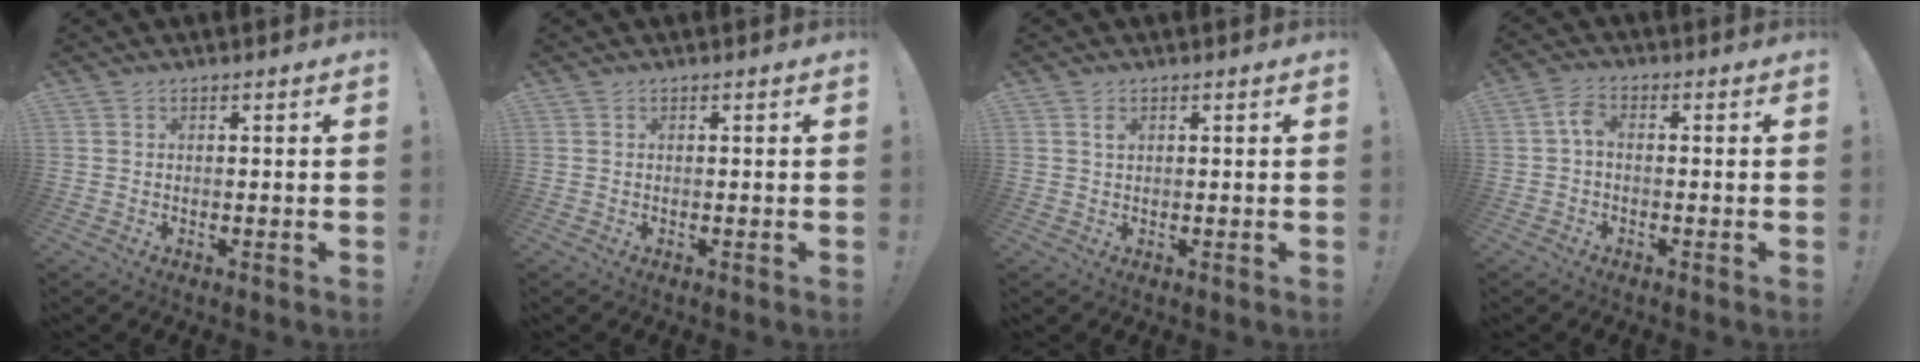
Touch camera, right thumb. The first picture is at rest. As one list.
[{"total": 0.0}, {"total": 1.3, "force": [0.7, 0.8, 0.8], "torque": [-0.010, -0.001, 0.013]}, {"total": 3.8, "force": [-0.2, 2.1, 3.2], "torque": [-0.065, 0.009, -0.004]}]